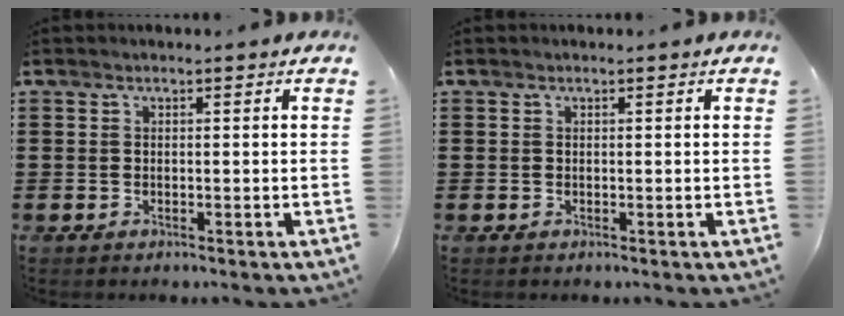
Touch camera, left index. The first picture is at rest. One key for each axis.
{"total": 0.0}